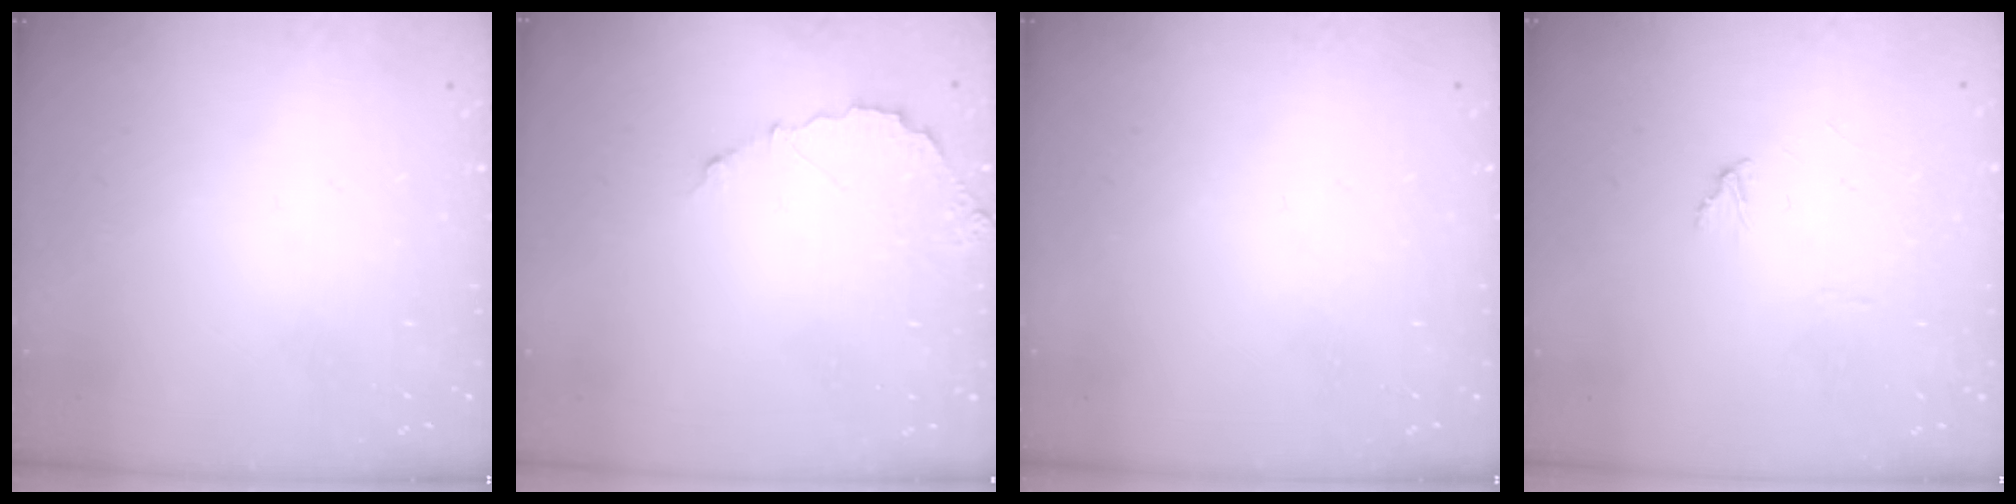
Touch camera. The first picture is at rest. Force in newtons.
{"total": 5.0, "press": 5.0, "slide": 0.3}
{"total": 0.0}
{"total": 2.6, "press": 2.6, "slide": 0.2}